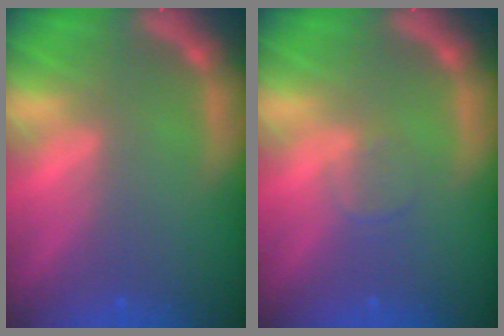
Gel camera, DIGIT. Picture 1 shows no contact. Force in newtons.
{"total": 1.4}